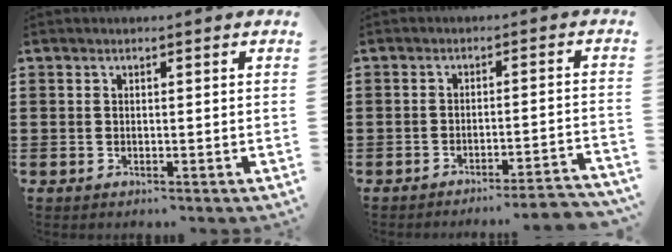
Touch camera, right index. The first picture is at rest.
{"total": 3.6, "force": [-3.3, -0.5, 1.4], "torque": [-0.024, -0.011, -0.066]}